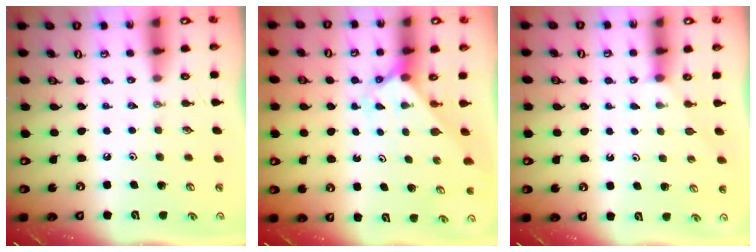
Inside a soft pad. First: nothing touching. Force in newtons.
{"total": 1.9, "press": 1.9, "slide": 0.1}
{"total": 1.7, "press": 1.7, "slide": 0.2}